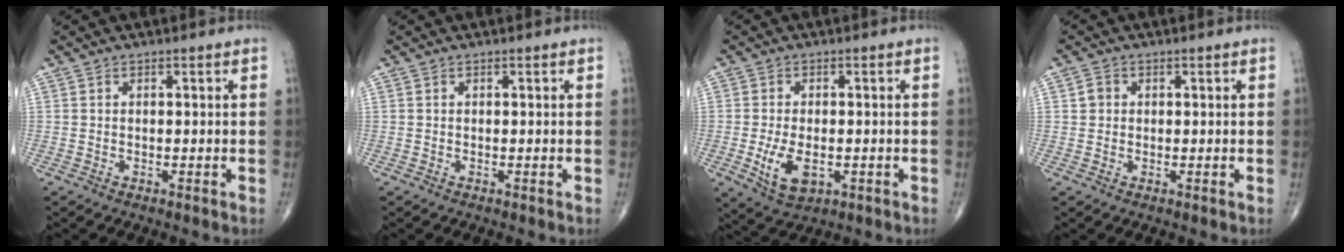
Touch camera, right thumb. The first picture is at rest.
{"total": 0.0}
{"total": 7.2, "force": [-1.7, 4.0, 5.7], "torque": [-0.103, -0.008, -0.020]}
{"total": 1.7, "force": [0.3, 1.6, 0.6], "torque": [-0.005, 0.001, 0.003]}